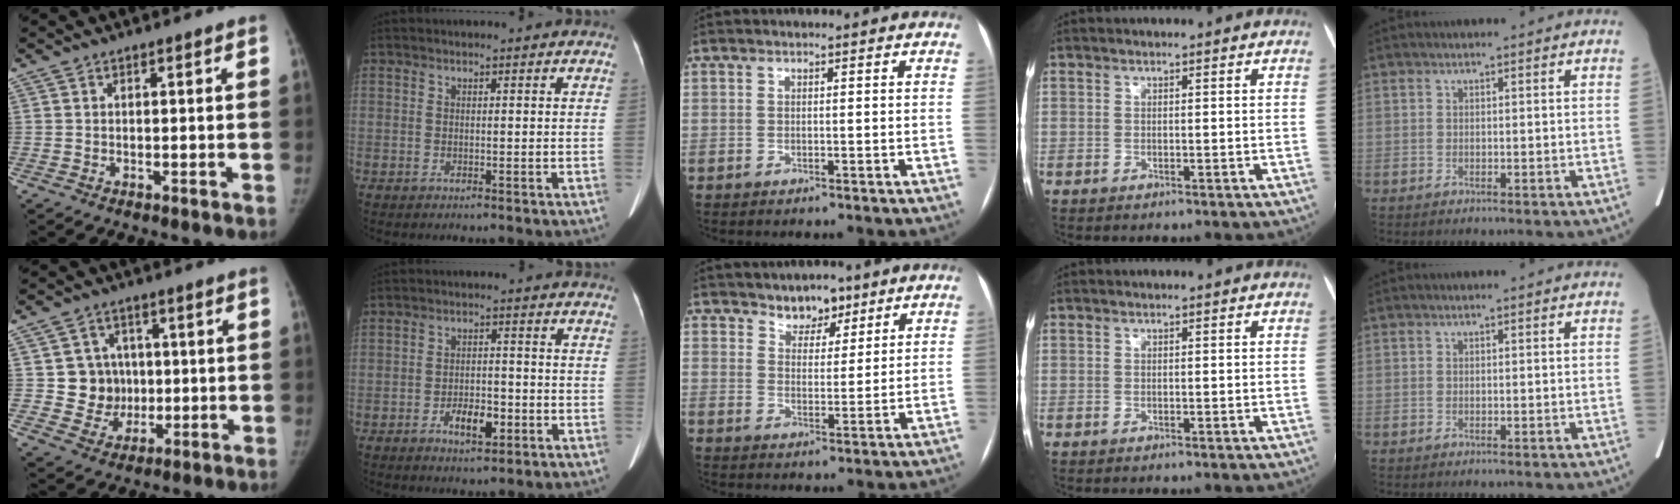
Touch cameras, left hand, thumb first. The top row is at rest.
{"thumb": {"total": 8.7, "force": [0.5, 8.4, 2.3], "torque": [0.010, 0.012, 0.015]}, "index": {"total": 4.8, "force": [-2.3, 2.2, 3.6], "torque": [-0.064, 0.002, -0.034]}, "middle": {"total": 4.8, "force": [3.7, 2.8, 1.4], "torque": [-0.013, 0.002, 0.062]}}